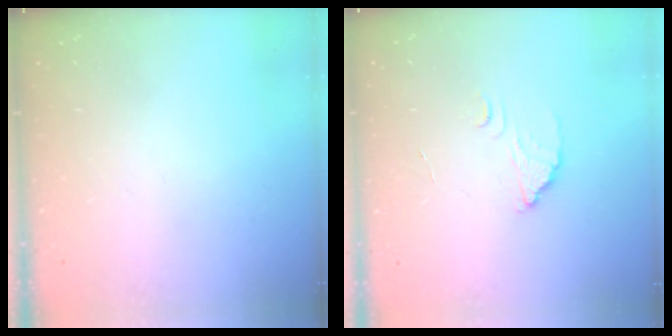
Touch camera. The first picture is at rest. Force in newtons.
{"total": 2.2, "press": 2.2, "slide": 0.1}